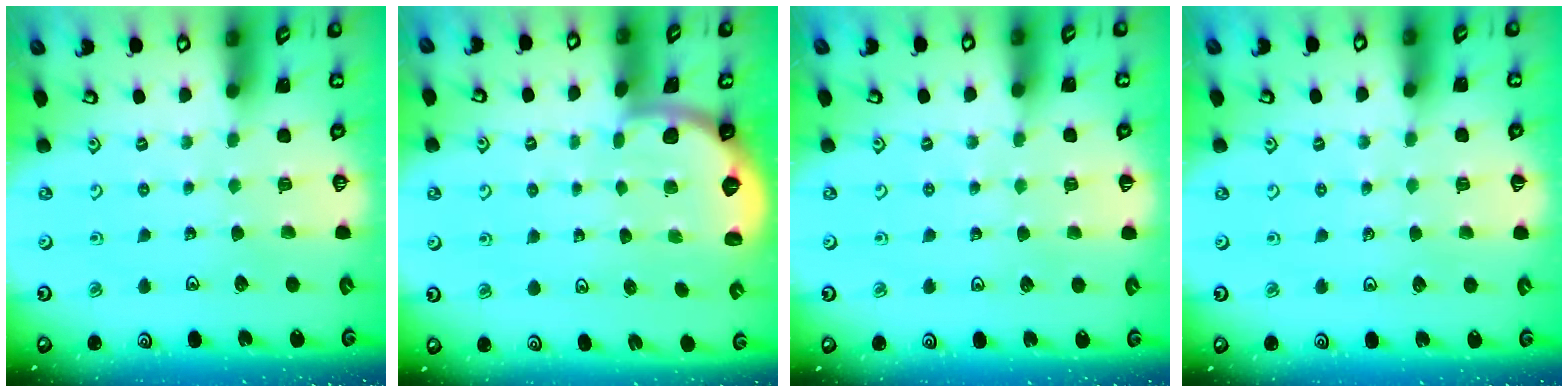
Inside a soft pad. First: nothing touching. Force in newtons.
{"total": 1.6, "press": 1.6, "slide": 0.1}
{"total": 2.4, "press": 2.4, "slide": 0.5}
{"total": 2.1, "press": 2.1, "slide": 0.4}